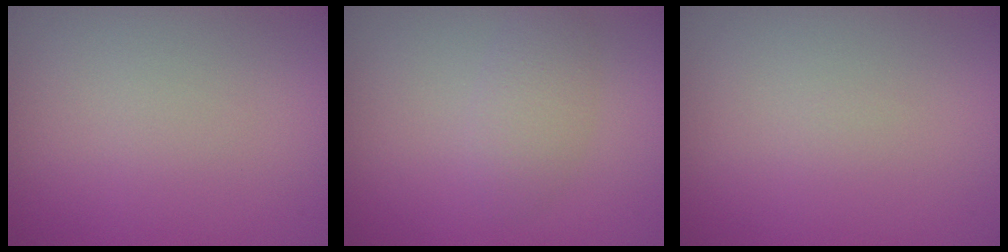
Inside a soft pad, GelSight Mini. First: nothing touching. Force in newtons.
{"total": 2.2, "press": 2.2, "slide": 0.1}
{"total": 0.0}